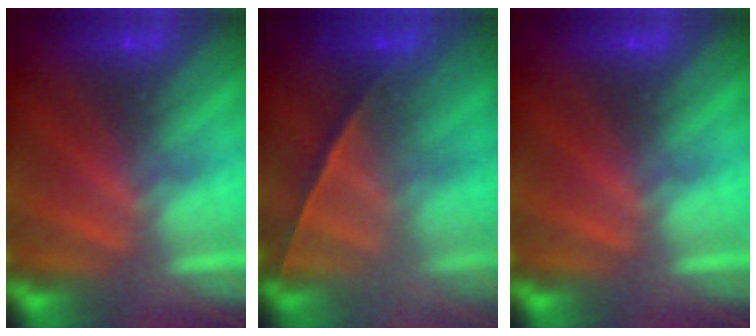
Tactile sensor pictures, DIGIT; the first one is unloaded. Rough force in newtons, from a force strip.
{"total": 1.1}
{"total": 0.0}